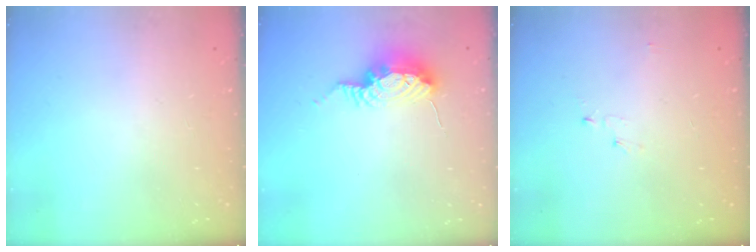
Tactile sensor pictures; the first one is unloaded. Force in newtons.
{"total": 8.9, "press": 8.6, "slide": 2.1}
{"total": 2.8, "press": 2.8, "slide": 0.3}